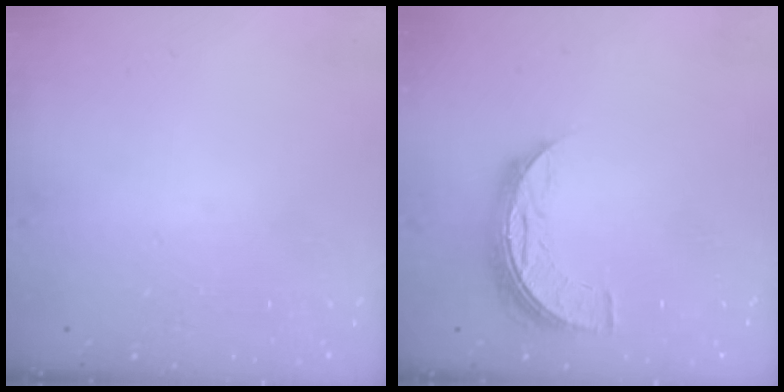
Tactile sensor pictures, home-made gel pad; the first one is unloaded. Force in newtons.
{"total": 8.1, "press": 8.1, "slide": 0.4}